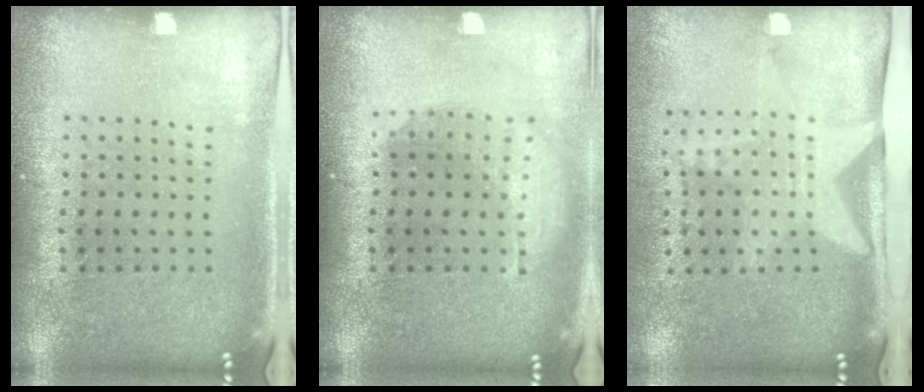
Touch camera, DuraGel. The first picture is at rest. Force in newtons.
{"total": 1.5, "press": 1.3, "slide": 0.9}
{"total": 1.7, "press": 1.5, "slide": 0.7}